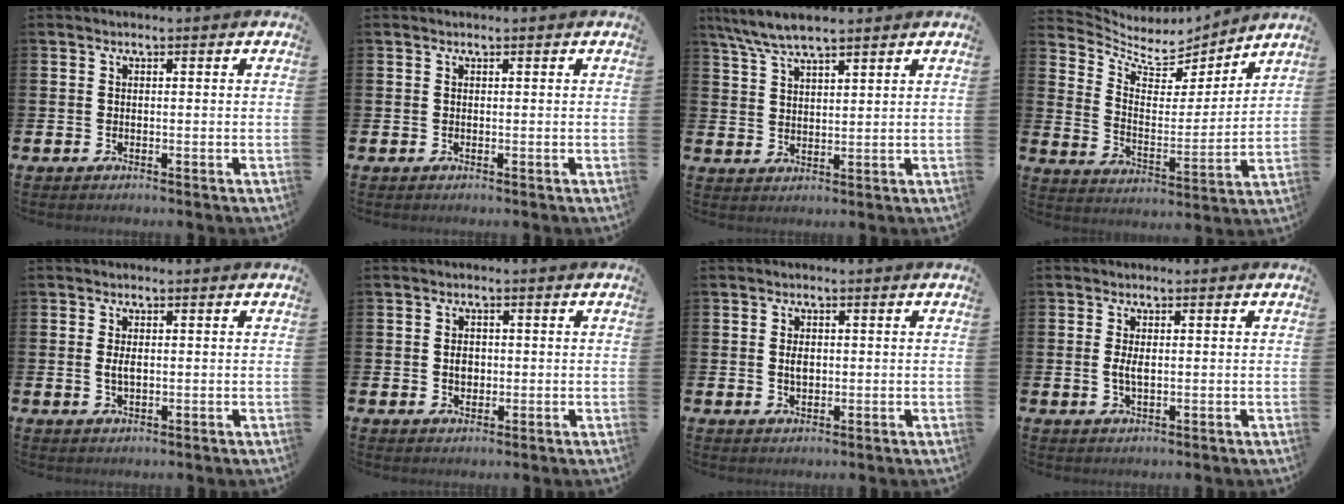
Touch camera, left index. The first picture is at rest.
{"total": 0.0}
{"total": 6.4, "force": [5.7, 1.0, 2.7], "torque": [-0.071, -0.013, 0.105]}
{"total": 6.5, "force": [5.8, 2.6, 1.2], "torque": [-0.053, -0.054, 0.095]}
{"total": 1.8, "force": [0.2, 0.9, 1.6], "torque": [-0.028, 0.001, 0.001]}
{"total": 2.1, "force": [0.1, 1.6, 1.3], "torque": [-0.006, 0.000, -0.004]}
{"total": 2.0, "force": [0.2, 1.2, 1.6], "torque": [-0.020, 0.002, -0.001]}
{"total": 2.3, "force": [0.1, 1.0, 2.1], "torque": [-0.028, -0.002, -0.002]}